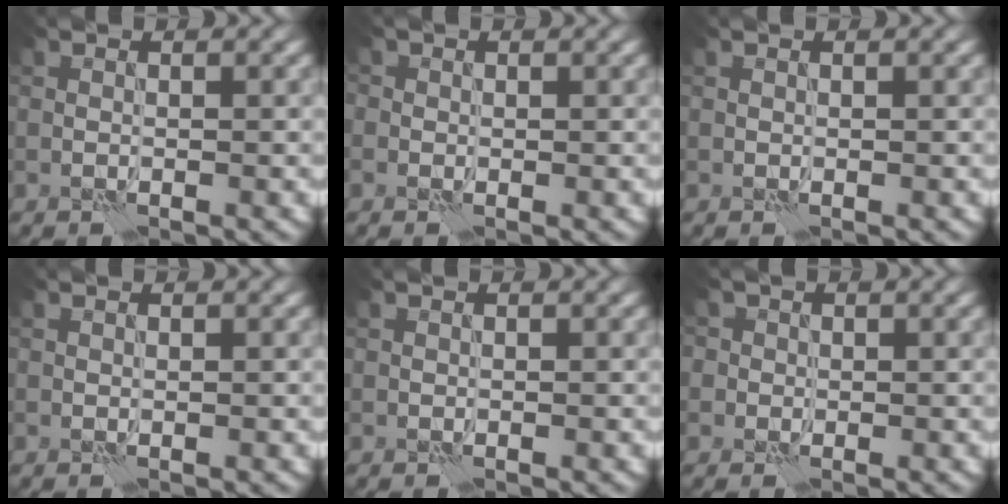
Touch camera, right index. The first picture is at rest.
{"total": 0.7, "force": [0.0, 0.7, 0.2], "torque": [0.000, 0.000, -0.003]}
{"total": 0.0}
{"total": 0.0}
{"total": 0.0}
{"total": 2.2, "force": [0.9, 2.0, 0.6], "torque": [-0.003, 0.007, 0.004]}